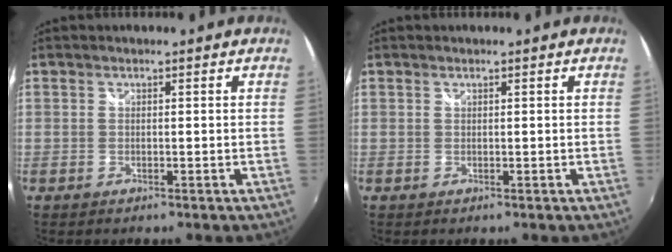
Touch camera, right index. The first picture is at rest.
{"total": 0.0}